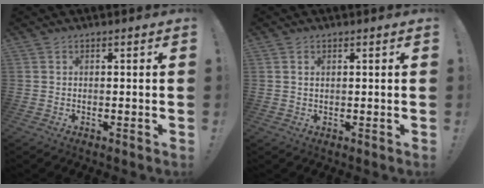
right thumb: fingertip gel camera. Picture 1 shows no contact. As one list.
[{"total": 1.1, "force": [0.4, 0.7, 0.7], "torque": [-0.013, 0.002, 0.007]}]